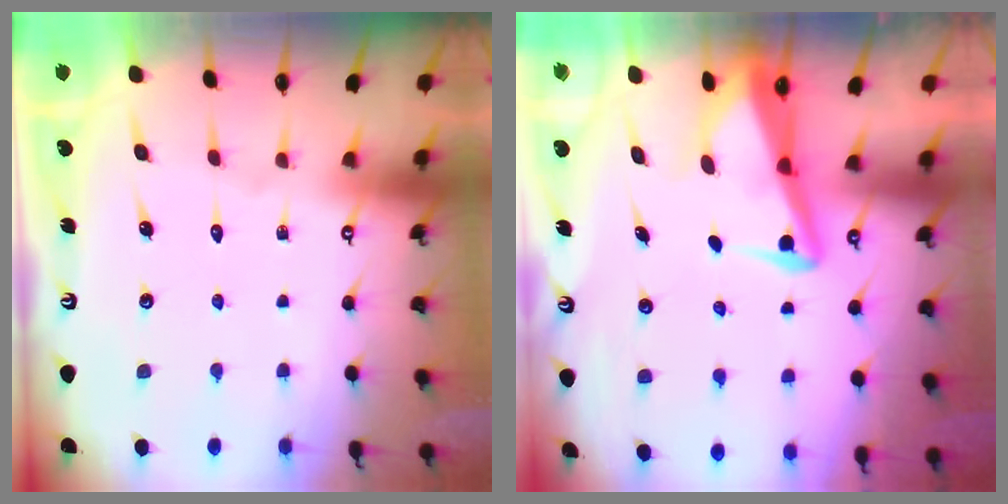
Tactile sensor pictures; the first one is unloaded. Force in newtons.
{"total": 4.4, "press": 4.3, "slide": 0.8}